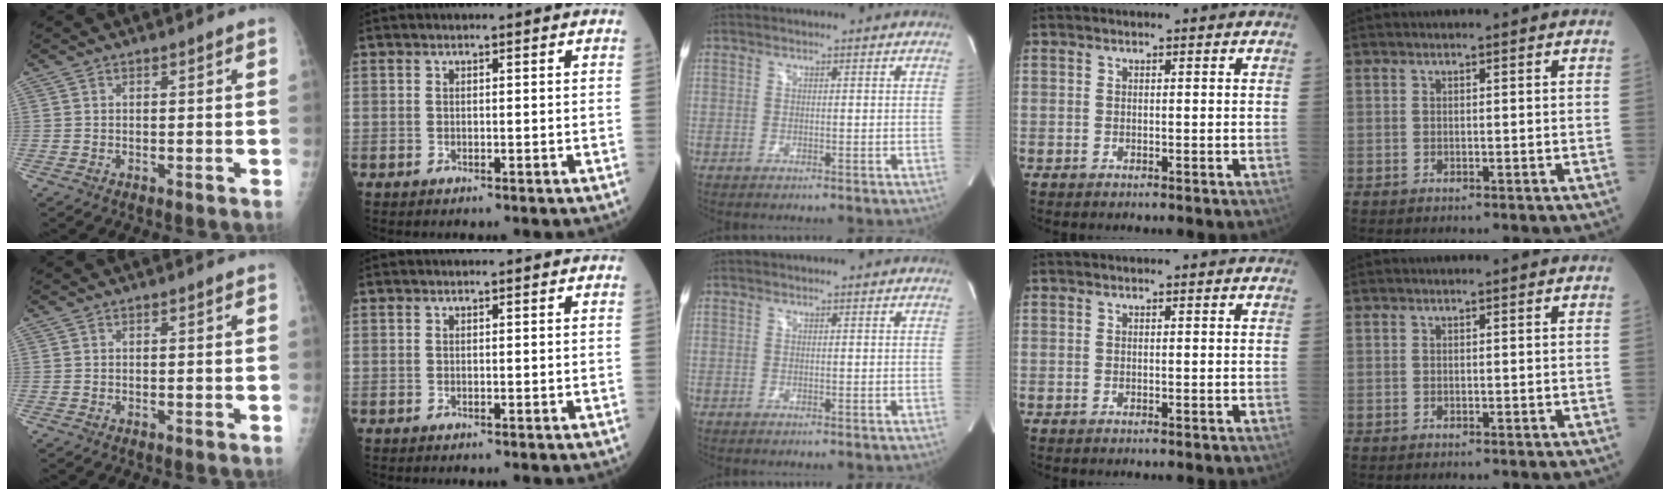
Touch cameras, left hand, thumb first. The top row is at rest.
{}